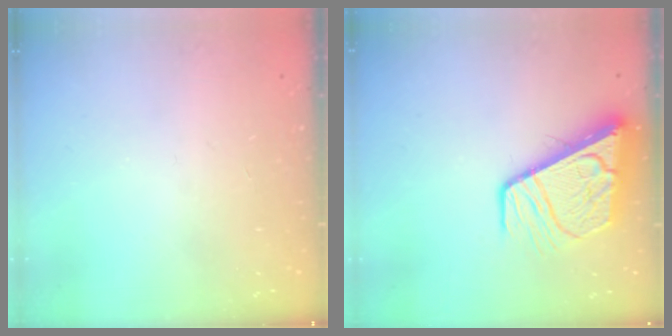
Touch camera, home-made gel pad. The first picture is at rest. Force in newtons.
{"total": 11.8, "press": 11.8, "slide": 1.4}